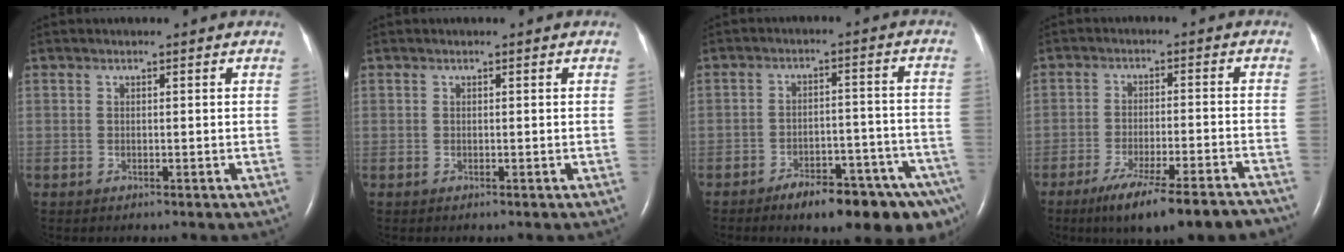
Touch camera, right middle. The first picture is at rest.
{"total": 0.0}
{"total": 14.5, "force": [-10.2, 4.1, 9.5], "torque": [-0.070, 0.031, -0.139]}
{"total": 15.5, "force": [-12.5, 1.3, 9.1], "torque": [-0.108, -0.015, -0.184]}